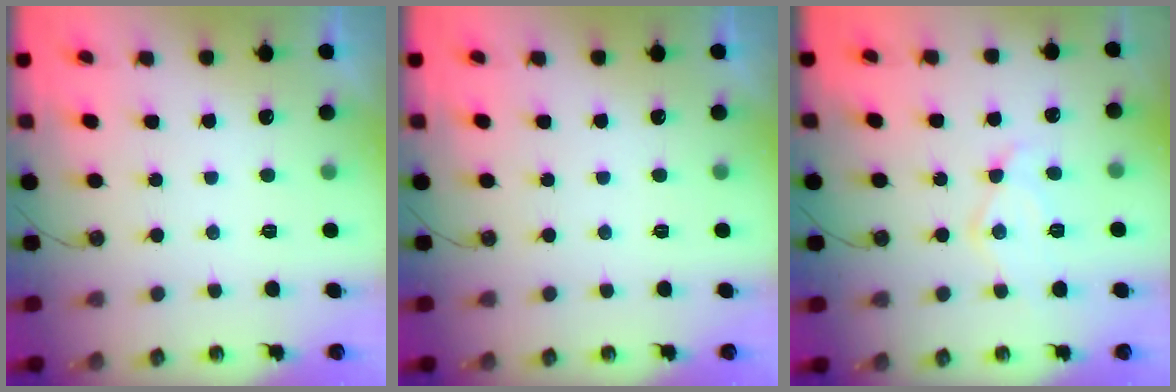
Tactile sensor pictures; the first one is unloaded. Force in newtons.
{"total": 0.0}
{"total": 11.7, "press": 11.7, "slide": 0.8}